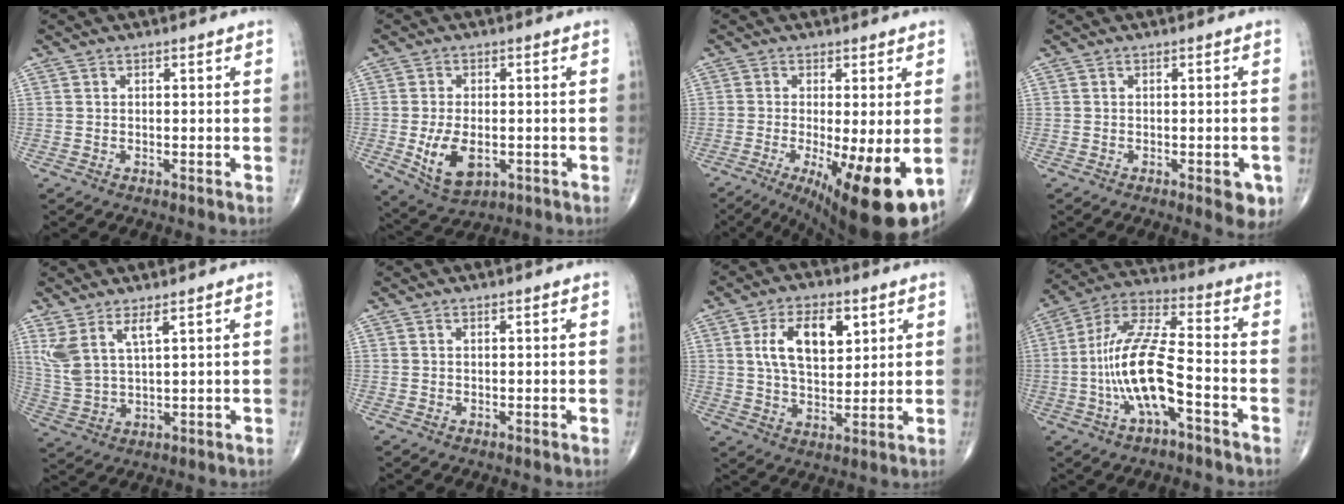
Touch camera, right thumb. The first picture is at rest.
{"total": 8.7, "force": [-1.9, 5.0, 6.9], "torque": [-0.120, -0.008, -0.019]}
{"total": 14.7, "force": [-4.4, 3.5, 13.5], "torque": [-0.178, -0.025, -0.054]}
{"total": 4.3, "force": [-1.8, 1.6, 3.6], "torque": [-0.027, -0.004, -0.017]}
{"total": 7.3, "force": [4.0, 2.1, 5.7], "torque": [-0.135, -0.024, 0.094]}
{"total": 0.0}
{"total": 11.9, "force": [3.9, 6.4, 9.2], "torque": [-0.141, -0.011, 0.073]}
{"total": 15.2, "force": [-4.3, 4.7, 13.8], "torque": [-0.280, 0.047, -0.081]}